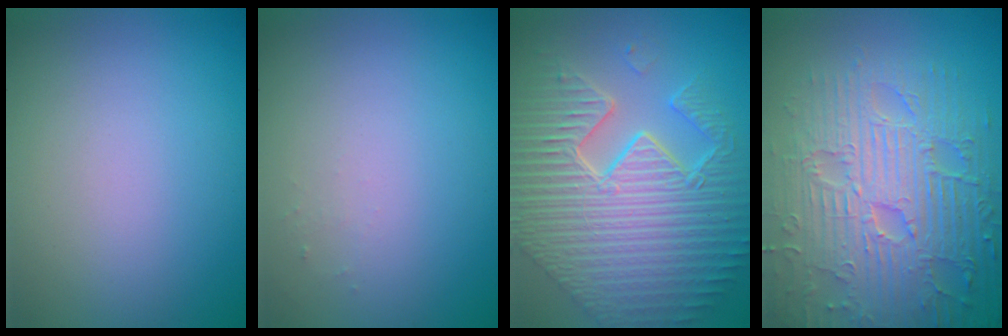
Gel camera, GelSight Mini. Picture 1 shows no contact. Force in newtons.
{"total": 0.5, "press": 0.5, "slide": 0.2}
{"total": 11.6, "press": 7.4, "slide": 8.9}
{"total": 9.4, "press": 6.9, "slide": 6.4}